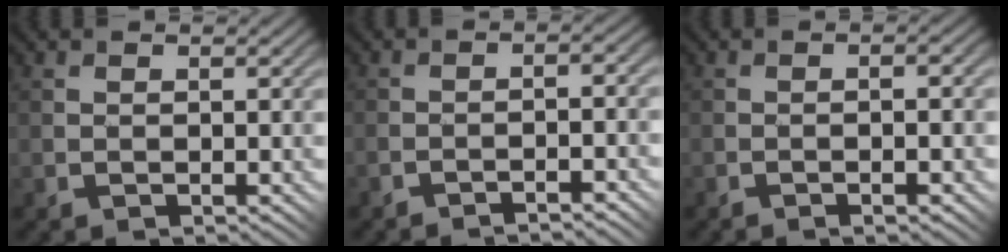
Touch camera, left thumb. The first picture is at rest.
{"total": 2.6, "force": [-2.3, -0.1, 1.3], "torque": [-0.020, 0.011, -0.045]}
{"total": 4.3, "force": [-1.8, 0.9, 3.8], "torque": [-0.048, 0.002, -0.019]}